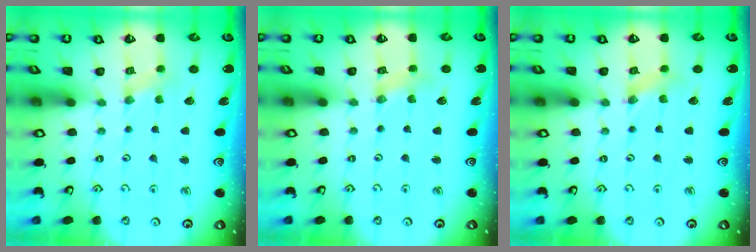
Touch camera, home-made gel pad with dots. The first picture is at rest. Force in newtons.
{"total": 1.3, "press": 1.2, "slide": 0.3}
{"total": 0.8, "press": 0.7, "slide": 0.3}